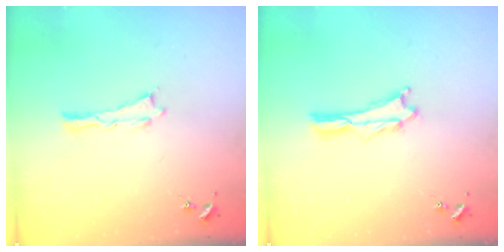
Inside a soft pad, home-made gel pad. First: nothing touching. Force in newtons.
{"total": 0.5, "press": 0.5, "slide": 0.2}